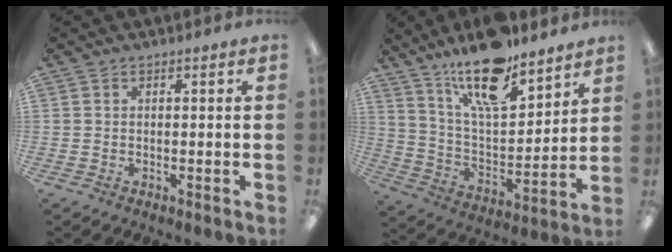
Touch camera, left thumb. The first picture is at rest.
{"total": 18.2, "force": [13.8, 5.8, 10.3], "torque": [-0.177, -0.085, 0.235]}